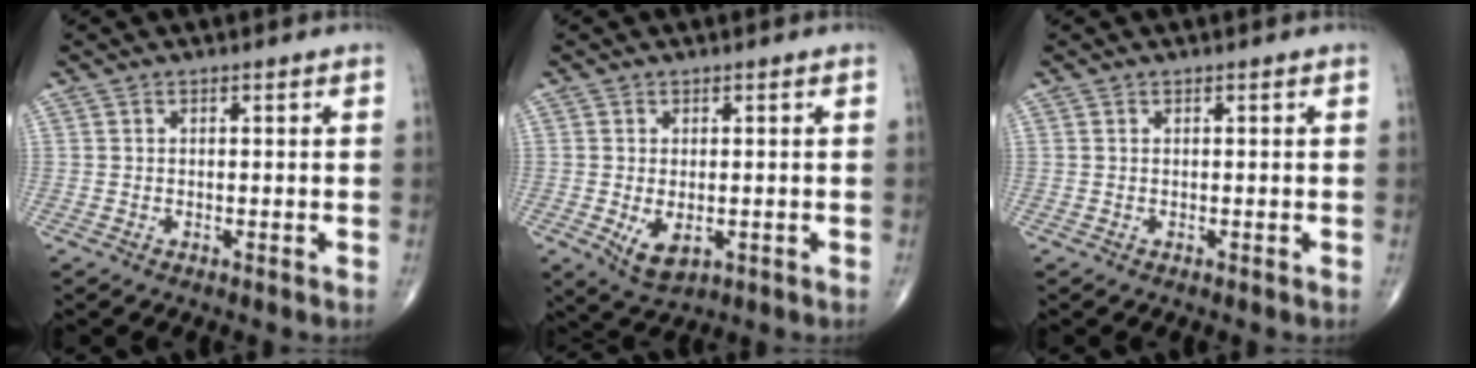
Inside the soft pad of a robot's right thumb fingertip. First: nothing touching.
{"total": 5.0, "force": [-1.0, 2.8, 4.0], "torque": [-0.062, -0.012, -0.006]}
{"total": 0.0}